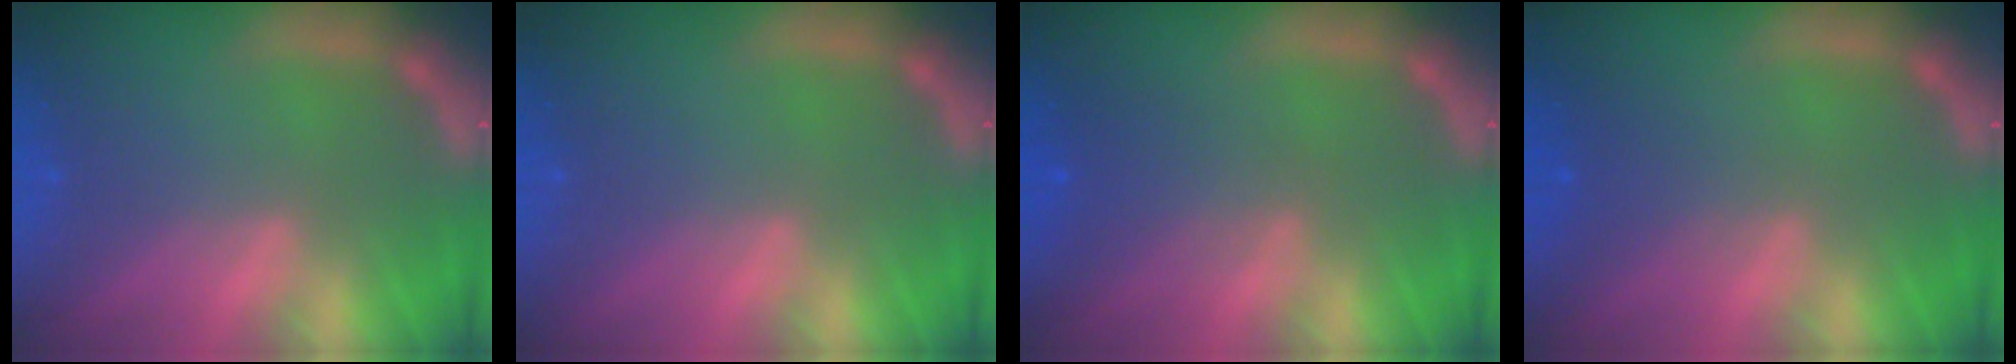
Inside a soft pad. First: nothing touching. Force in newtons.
{"total": 0.0}
{"total": 3.0}
{"total": 2.0}